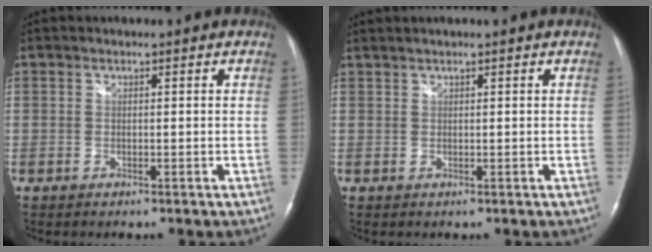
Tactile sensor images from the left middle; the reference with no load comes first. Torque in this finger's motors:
{"motor_torque": [0.01, -0.11, 0.04, -0.01]}